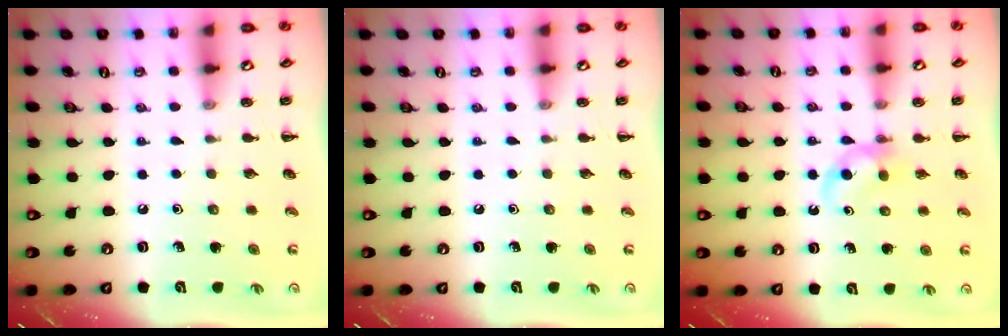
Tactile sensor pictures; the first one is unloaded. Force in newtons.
{"total": 0.0}
{"total": 3.8, "press": 3.6, "slide": 1.3}